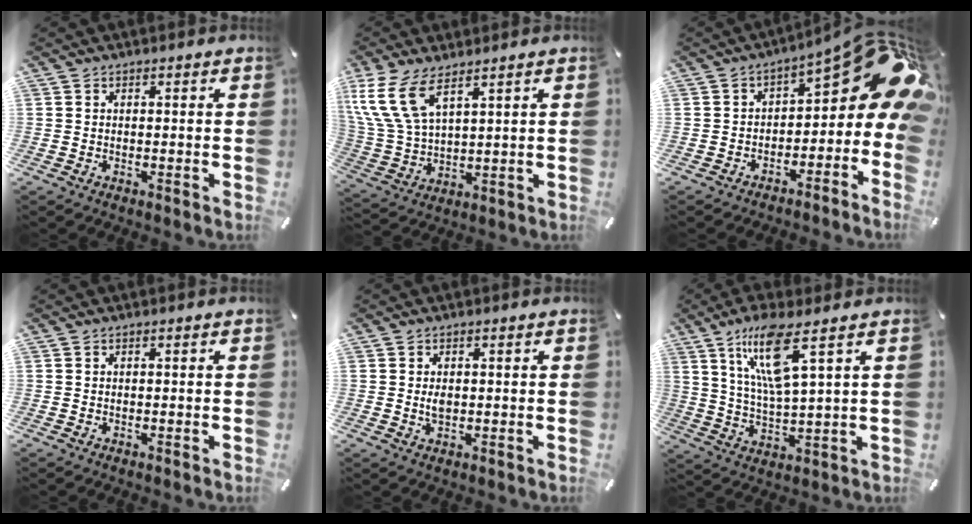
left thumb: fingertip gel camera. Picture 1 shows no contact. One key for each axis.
{"total": 12.1, "fx": 7.0, "fy": 6.2, "fz": 7.8, "tx": -0.198, "ty": -0.020, "tz": 0.127}
{"total": 14.8, "fx": 4.6, "fy": 7.0, "fz": 12.2, "tx": -0.137, "ty": -0.042, "tz": 0.074}
{"total": 0.0}
{"total": 2.0, "fx": 0.4, "fy": 1.3, "fz": 1.6, "tx": -0.026, "ty": 0.002, "tz": 0.003}
{"total": 12.7, "fx": 6.8, "fy": 2.7, "fz": 10.3, "tx": -0.201, "ty": -0.010, "tz": 0.115}